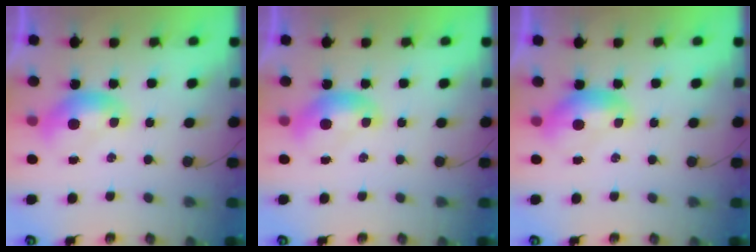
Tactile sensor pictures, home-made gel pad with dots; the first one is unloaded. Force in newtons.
{"total": 0.0}
{"total": 0.0}